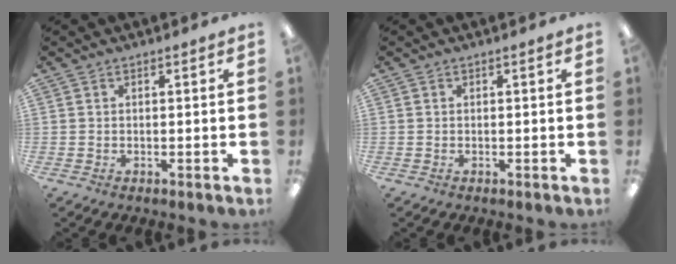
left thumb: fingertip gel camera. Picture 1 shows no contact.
{"total": 0.0}